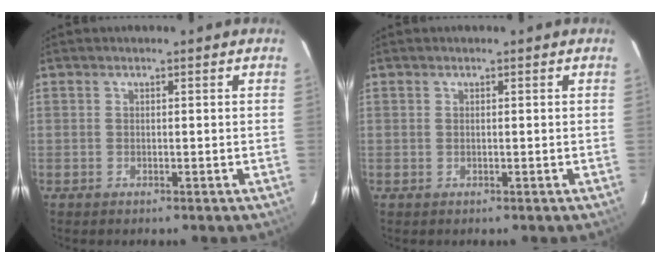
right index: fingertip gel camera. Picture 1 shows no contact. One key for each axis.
{"total": 0.0}